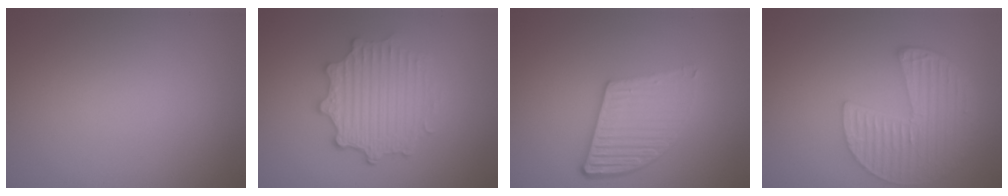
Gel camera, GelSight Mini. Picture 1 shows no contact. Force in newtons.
{"total": 4.8, "press": 3.7, "slide": 3.0}
{"total": 5.0, "press": 3.7, "slide": 3.4}
{"total": 5.5, "press": 4.2, "slide": 3.6}